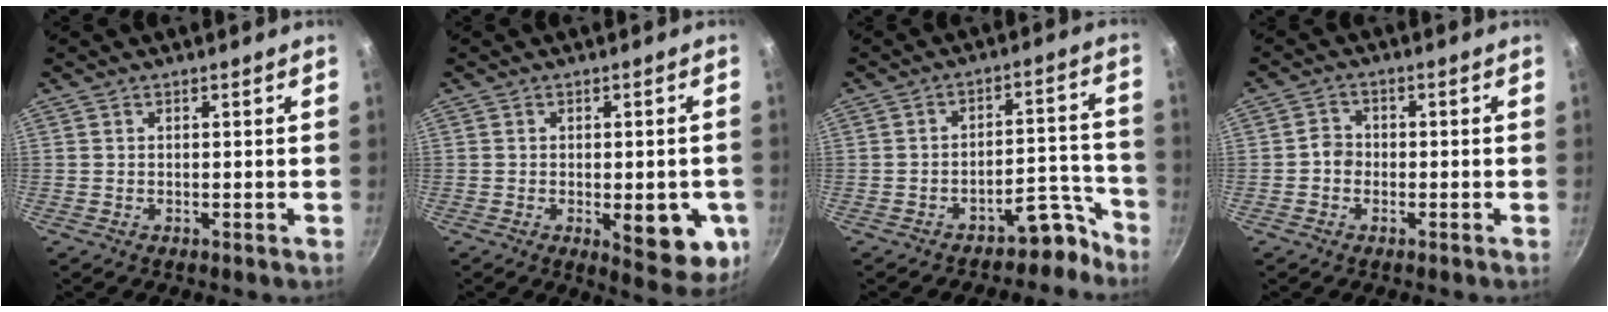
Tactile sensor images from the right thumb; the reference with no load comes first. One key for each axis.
{"total": 11.7, "fx": -2.8, "fy": 4.7, "fz": 10.3, "tx": -0.096, "ty": -0.006, "tz": -0.029}
{"total": 7.5, "fx": -5.9, "fy": 3.4, "fz": 3.2, "tx": 0.021, "ty": 0.083, "tz": -0.079}
{"total": 2.8, "fx": -0.8, "fy": 2.5, "fz": 1.1, "tx": -0.004, "ty": 0.015, "tz": -0.021}